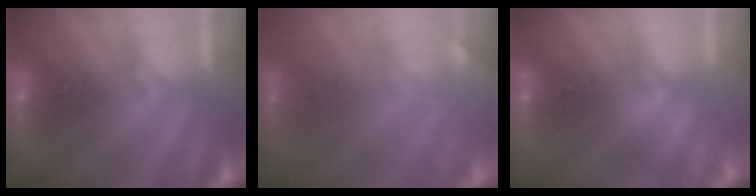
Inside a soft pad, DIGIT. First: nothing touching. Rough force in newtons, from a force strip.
{"total": 1.8}
{"total": 1.6}